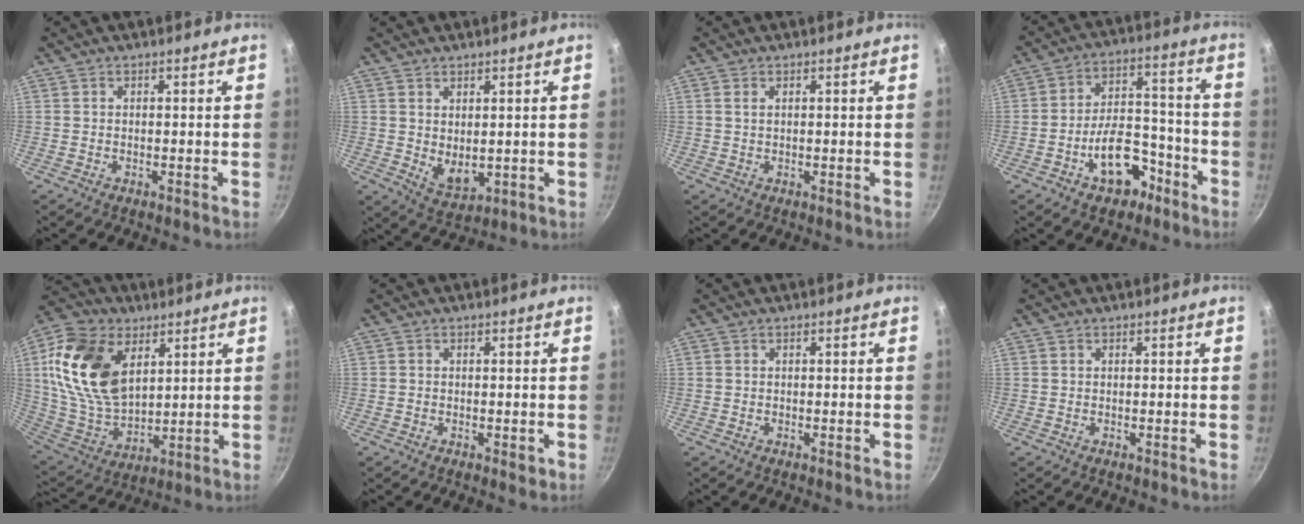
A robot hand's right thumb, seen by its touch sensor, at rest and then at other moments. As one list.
[{"total": 5.3, "force": [1.2, 3.1, 4.1], "torque": [-0.056, -0.023, 0.032]}, {"total": 0.9, "force": [0.4, 0.5, 0.7], "torque": [-0.013, 0.001, 0.006]}, {"total": 12.6, "force": [-6.3, 7.4, 8.0], "torque": [-0.091, 0.068, -0.090]}, {"total": 20.7, "force": [6.8, 13.2, 14.4], "torque": [-0.253, -0.022, 0.138]}, {"total": 1.4, "force": [-0.5, 0.7, 1.0], "torque": [-0.014, -0.001, -0.008]}, {"total": 0.0}, {"total": 0.0}]